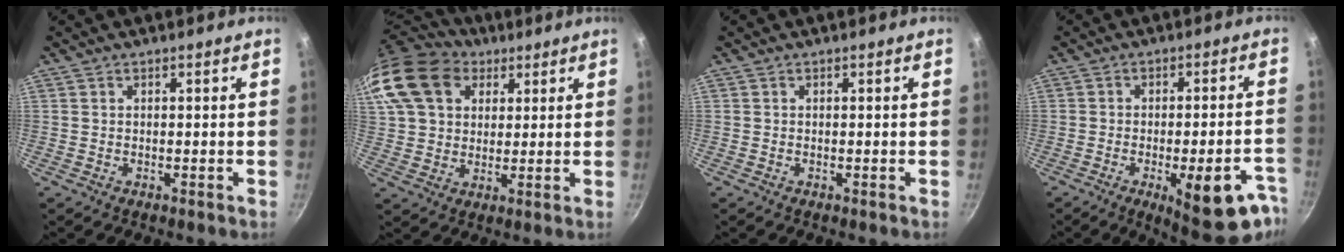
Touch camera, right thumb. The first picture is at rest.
{"total": 20.7, "force": [8.5, 15.3, 10.9], "torque": [-0.235, 0.024, 0.151]}
{"total": 0.0}
{"total": 17.0, "force": [-8.0, 5.9, 13.8], "torque": [-0.127, 0.019, -0.097]}